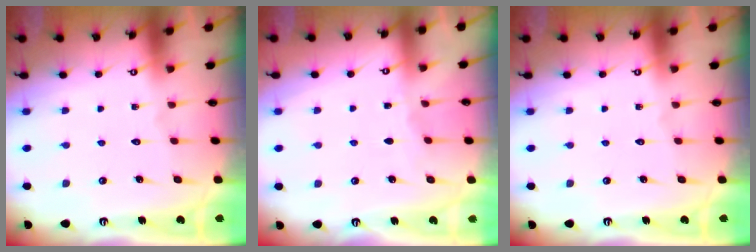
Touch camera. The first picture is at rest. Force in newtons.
{"total": 2.8, "press": 2.8, "slide": 0.4}
{"total": 0.0}